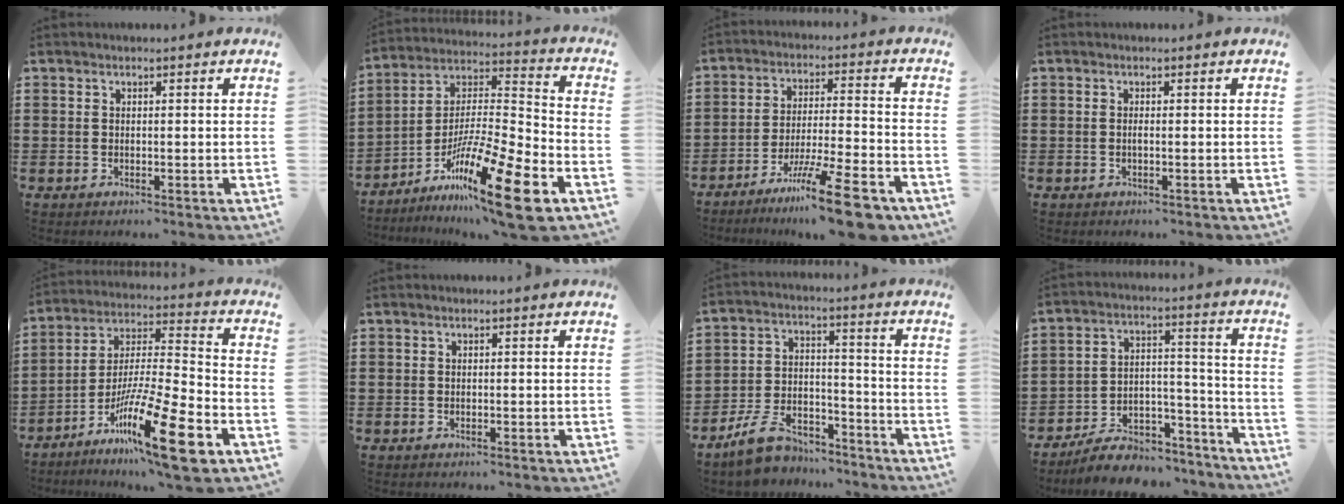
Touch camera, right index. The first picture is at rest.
{"total": 19.1, "force": [-11.6, 2.0, 15.0], "torque": [-0.270, 0.030, -0.200]}
{"total": 13.7, "force": [-9.8, 1.3, 9.5], "torque": [-0.156, 0.025, -0.171]}
{"total": 0.6, "force": [-0.2, -0.1, 0.6], "torque": [-0.012, -0.004, -0.003]}
{"total": 18.3, "force": [-10.9, 2.3, 14.6], "torque": [-0.264, 0.030, -0.184]}
{"total": 0.0}
{"total": 7.8, "force": [-6.8, 3.1, 2.4], "torque": [-0.059, 0.023, -0.133]}
{"total": 7.3, "force": [-6.2, 2.9, 2.4], "torque": [-0.041, 0.018, -0.115]}